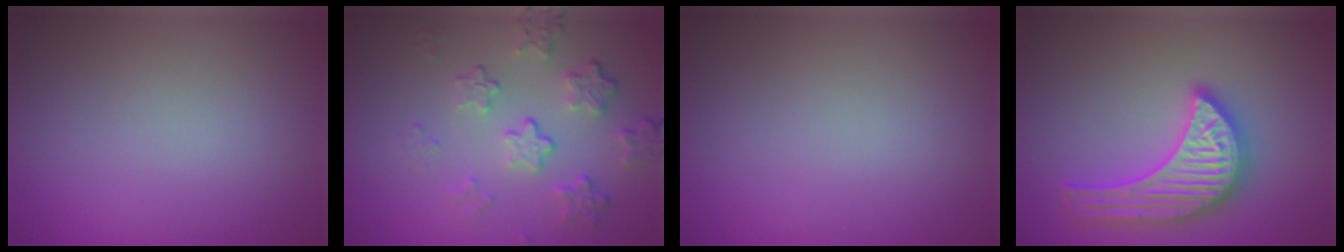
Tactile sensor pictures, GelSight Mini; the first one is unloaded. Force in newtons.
{"total": 4.2, "press": 3.1, "slide": 2.9}
{"total": 0.0}
{"total": 5.6, "press": 5.5, "slide": 0.5}